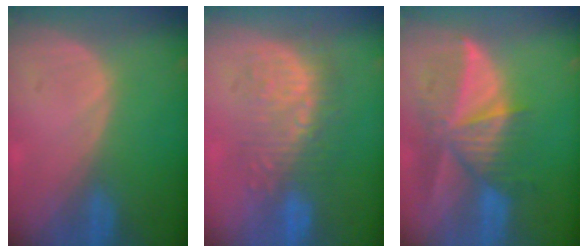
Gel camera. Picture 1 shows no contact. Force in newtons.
{"total": 8.9, "press": 8.7, "slide": 1.8}
{"total": 9.8, "press": 8.6, "slide": 4.7}